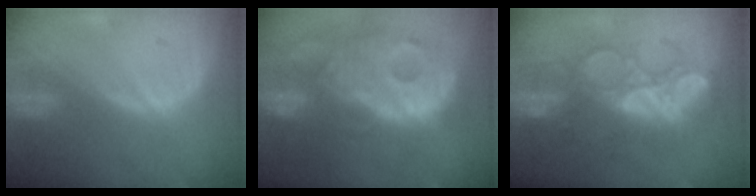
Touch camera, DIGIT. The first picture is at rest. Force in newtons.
{"total": 13.9, "press": 11.9, "slide": 7.2}
{"total": 9.2, "press": 8.8, "slide": 2.5}